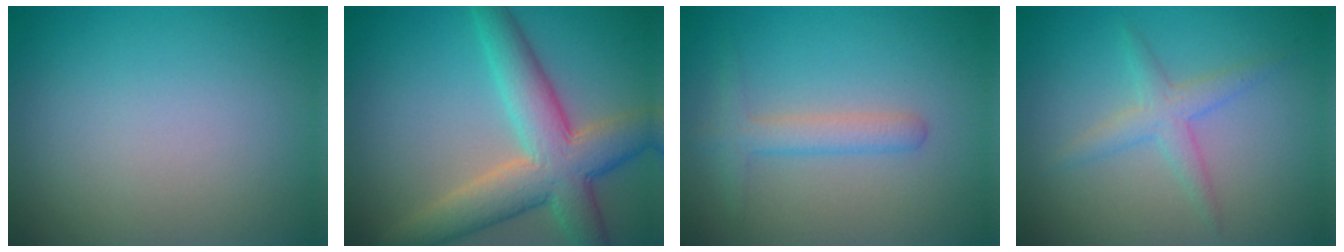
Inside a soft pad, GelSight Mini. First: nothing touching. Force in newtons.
{"total": 8.0, "press": 8.0, "slide": 0.3}
{"total": 2.2, "press": 2.2, "slide": 0.1}
{"total": 2.2, "press": 2.2, "slide": 0.1}